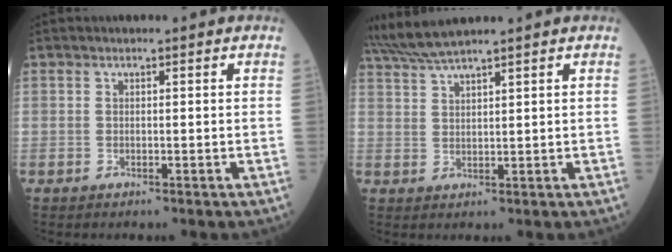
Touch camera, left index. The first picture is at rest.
{"total": 5.7, "force": [5.1, -1.1, 2.4], "torque": [-0.059, 0.017, 0.105]}